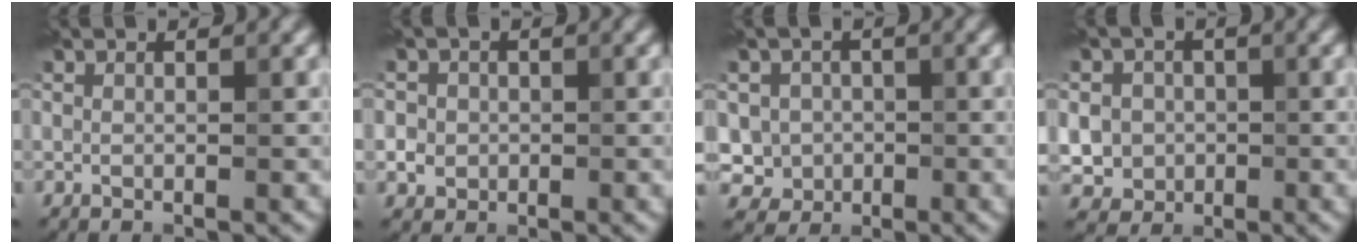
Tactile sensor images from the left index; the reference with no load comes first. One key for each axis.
{"total": 2.5, "fx": 0.0, "fy": 2.4, "fz": 0.7, "tx": 0.003, "ty": 0.005, "tz": -0.006}
{"total": 3.7, "fx": -0.5, "fy": 3.5, "fz": 0.9, "tx": 0.004, "ty": 0.006, "tz": -0.022}
{"total": 5.9, "fx": -0.3, "fy": 5.6, "fz": 1.8, "tx": -0.033, "ty": 0.011, "tz": -0.019}